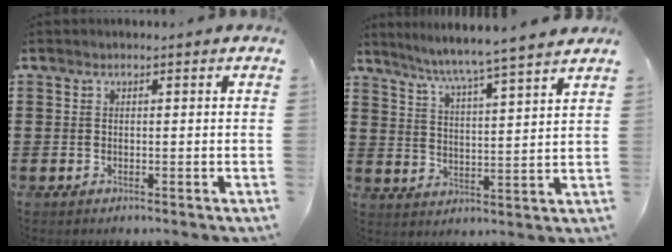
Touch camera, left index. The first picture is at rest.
{"total": 5.4, "force": [4.8, -1.4, 2.0], "torque": [-0.060, -0.040, 0.075]}